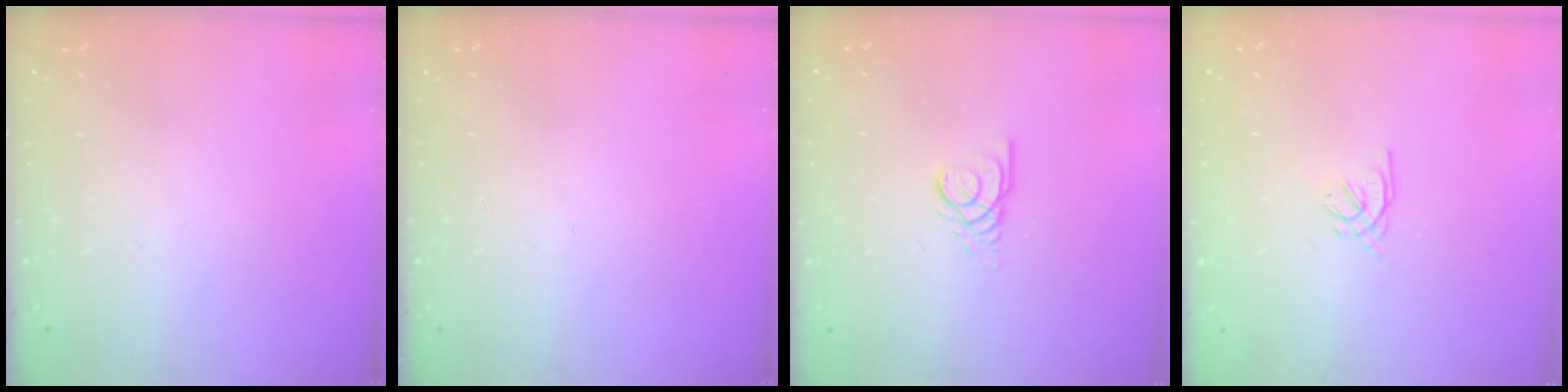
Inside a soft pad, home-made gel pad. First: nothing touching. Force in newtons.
{"total": 0.0}
{"total": 2.6, "press": 2.6, "slide": 0.1}
{"total": 1.2, "press": 1.1, "slide": 0.5}